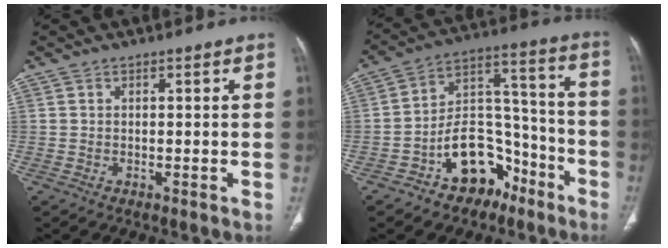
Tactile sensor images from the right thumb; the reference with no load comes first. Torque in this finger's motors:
{"motor_torque": [4.27, 0.74, 1.03, -1.08, 0.08]}